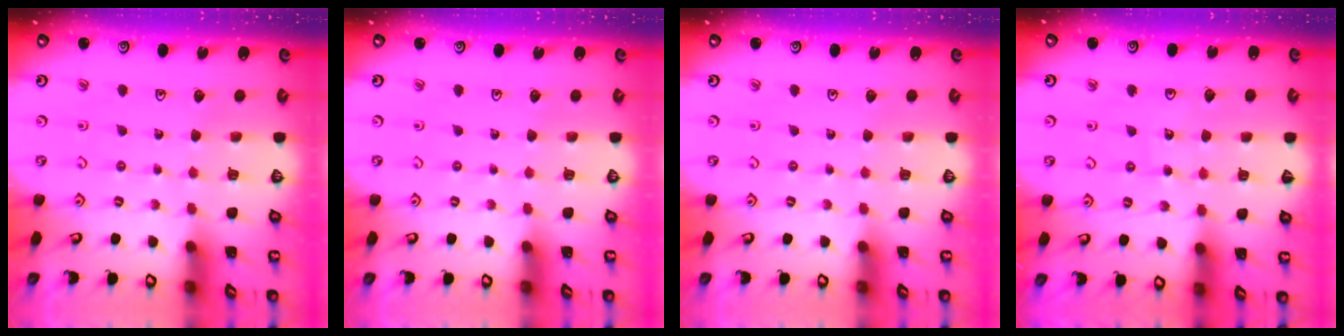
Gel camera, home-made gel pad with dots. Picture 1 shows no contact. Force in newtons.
{"total": 0.0}
{"total": 0.0}
{"total": 8.0, "press": 7.7, "slide": 2.1}